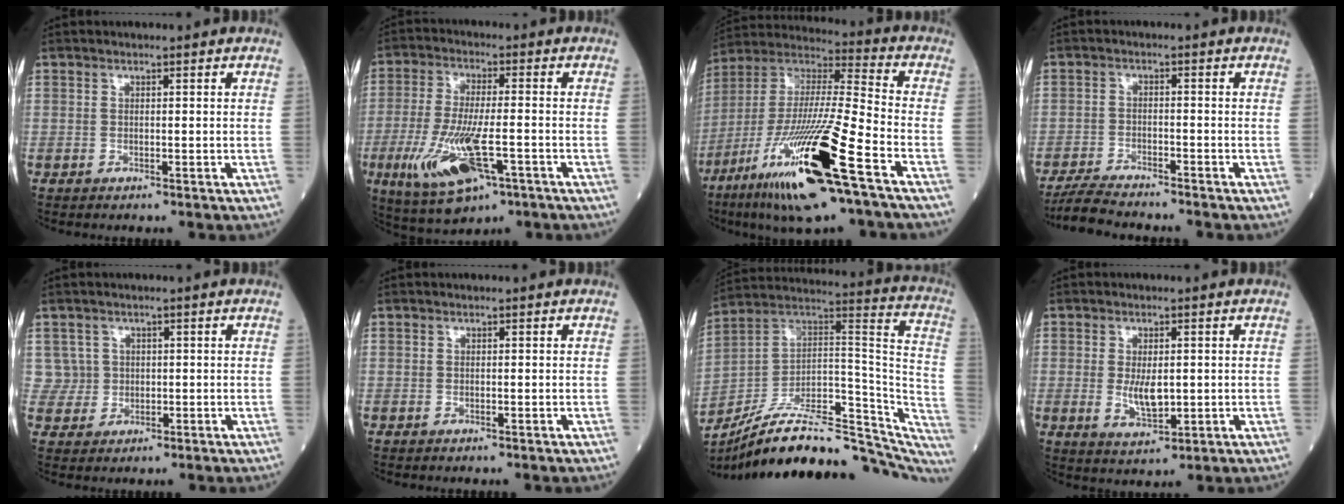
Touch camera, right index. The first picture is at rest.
{"total": 13.0, "force": [-4.9, 3.5, 11.6], "torque": [-0.235, -0.023, -0.077]}
{"total": 22.7, "force": [-11.1, 1.1, 19.8], "torque": [-0.399, -0.052, -0.209]}
{"total": 6.5, "force": [-6.1, 0.2, 2.3], "torque": [-0.039, -0.022, -0.107]}
{"total": 3.2, "force": [0.9, 3.1, -0.3], "torque": [0.017, 0.005, 0.016]}
{"total": 0.0}
{"total": 29.2, "force": [-23.3, 9.0, 15.1], "torque": [-0.190, 0.040, -0.341]}
{"total": 4.8, "force": [-0.1, 2.0, 4.4], "torque": [-0.084, -0.010, 0.005]}